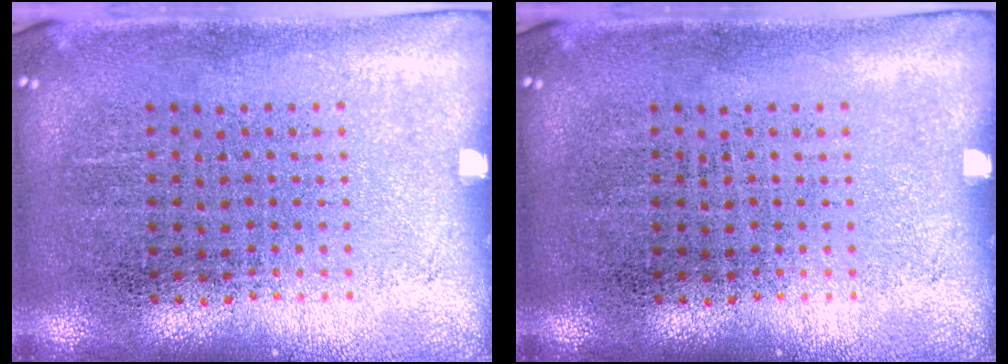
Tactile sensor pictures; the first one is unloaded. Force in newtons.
{"total": 0.0}